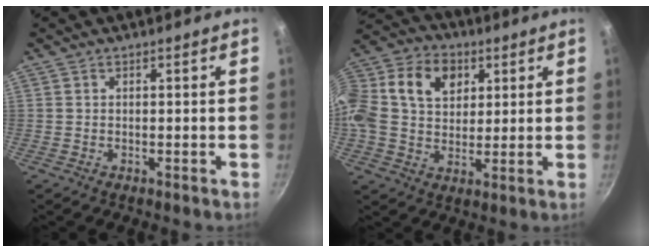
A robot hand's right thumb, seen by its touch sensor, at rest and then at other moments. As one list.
[{"total": 21.2, "force": [5.6, 15.7, 13.2], "torque": [-0.276, 0.036, 0.085]}]